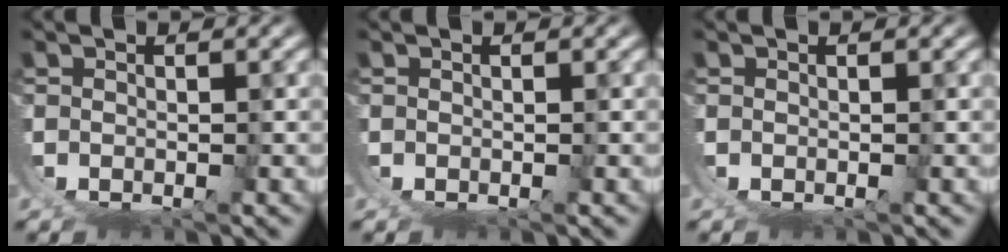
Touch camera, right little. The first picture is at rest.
{"total": 0.0}
{"total": 0.0}